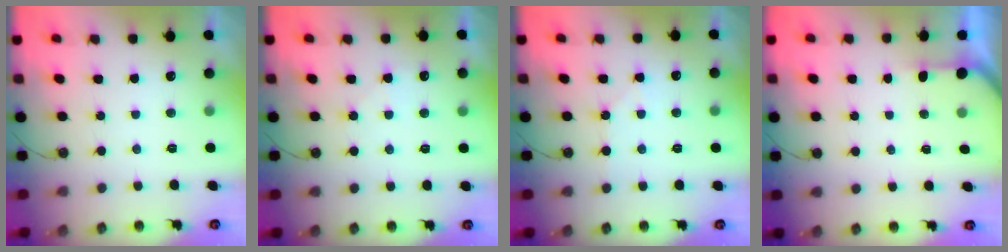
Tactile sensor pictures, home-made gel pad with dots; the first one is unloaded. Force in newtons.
{"total": 3.8, "press": 3.7, "slide": 0.5}
{"total": 4.2, "press": 4.1, "slide": 0.6}
{"total": 1.2, "press": 1.2, "slide": 0.2}